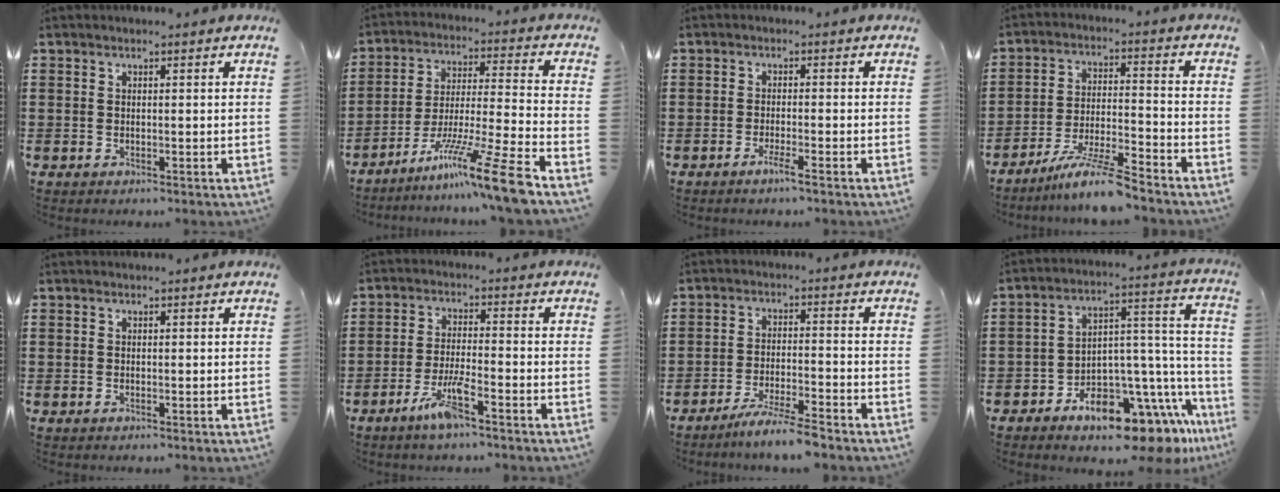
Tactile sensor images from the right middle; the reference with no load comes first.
{"total": 13.7, "force": [-10.1, -1.0, 9.2], "torque": [-0.159, 0.006, -0.188]}
{"total": 2.2, "force": [-1.5, -0.1, 1.6], "torque": [-0.027, -0.002, -0.027]}
{"total": 8.3, "force": [-7.0, 0.1, 4.4], "torque": [-0.093, -0.008, -0.135]}
{"total": 0.0}
{"total": 5.7, "force": [-3.7, 0.6, 4.3], "torque": [-0.089, -0.004, -0.067]}
{"total": 5.4, "force": [-4.8, -0.5, 2.3], "torque": [-0.043, -0.012, -0.089]}
{"total": 10.3, "force": [-7.7, 4.3, 5.2], "torque": [-0.080, 0.003, -0.137]}